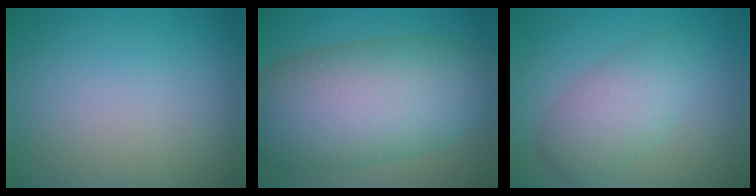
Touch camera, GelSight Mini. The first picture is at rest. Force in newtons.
{"total": 12.3, "press": 12.3, "slide": 0.5}
{"total": 4.2, "press": 4.2, "slide": 0.1}